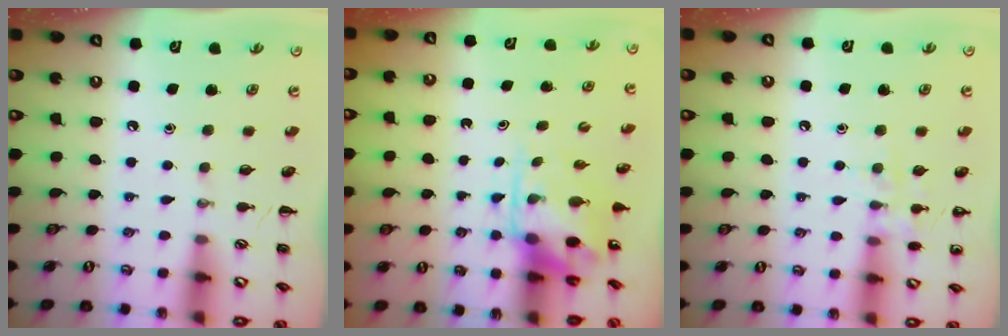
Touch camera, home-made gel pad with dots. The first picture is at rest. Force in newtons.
{"total": 4.5, "press": 4.4, "slide": 1.0}
{"total": 7.7, "press": 7.6, "slide": 1.3}